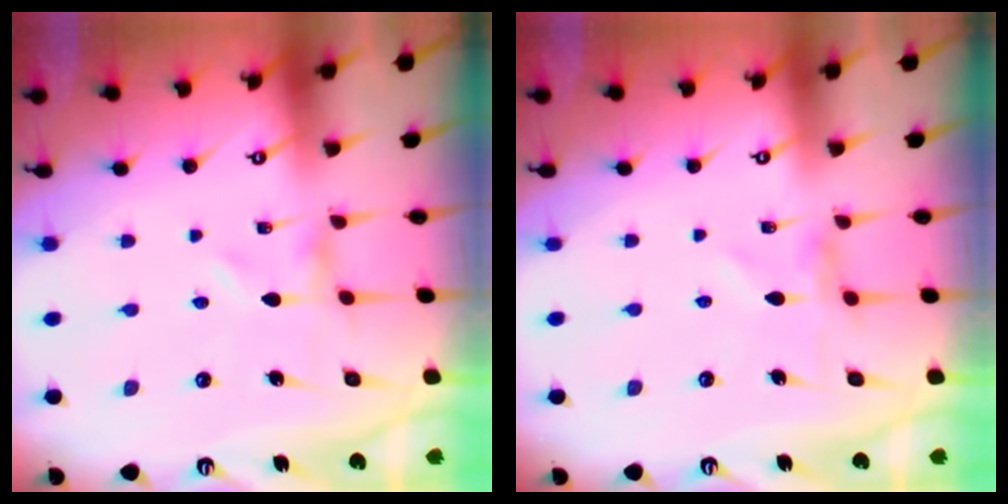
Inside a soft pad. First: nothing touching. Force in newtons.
{"total": 1.0, "press": 1.0, "slide": 0.2}